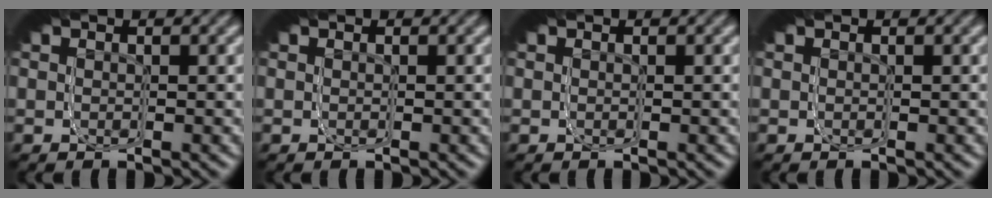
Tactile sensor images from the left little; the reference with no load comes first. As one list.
[{"total": 0.0}, {"total": 0.0}, {"total": 0.0}]